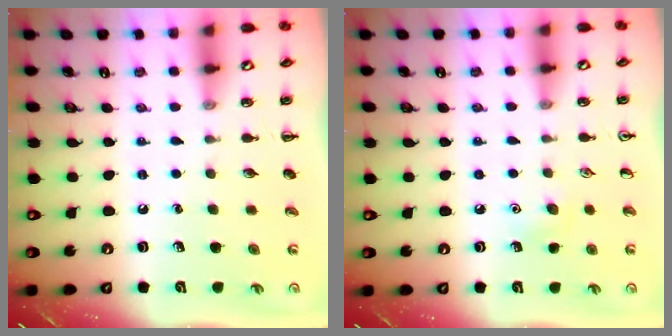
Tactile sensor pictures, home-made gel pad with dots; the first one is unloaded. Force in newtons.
{"total": 5.5, "press": 5.3, "slide": 1.5}